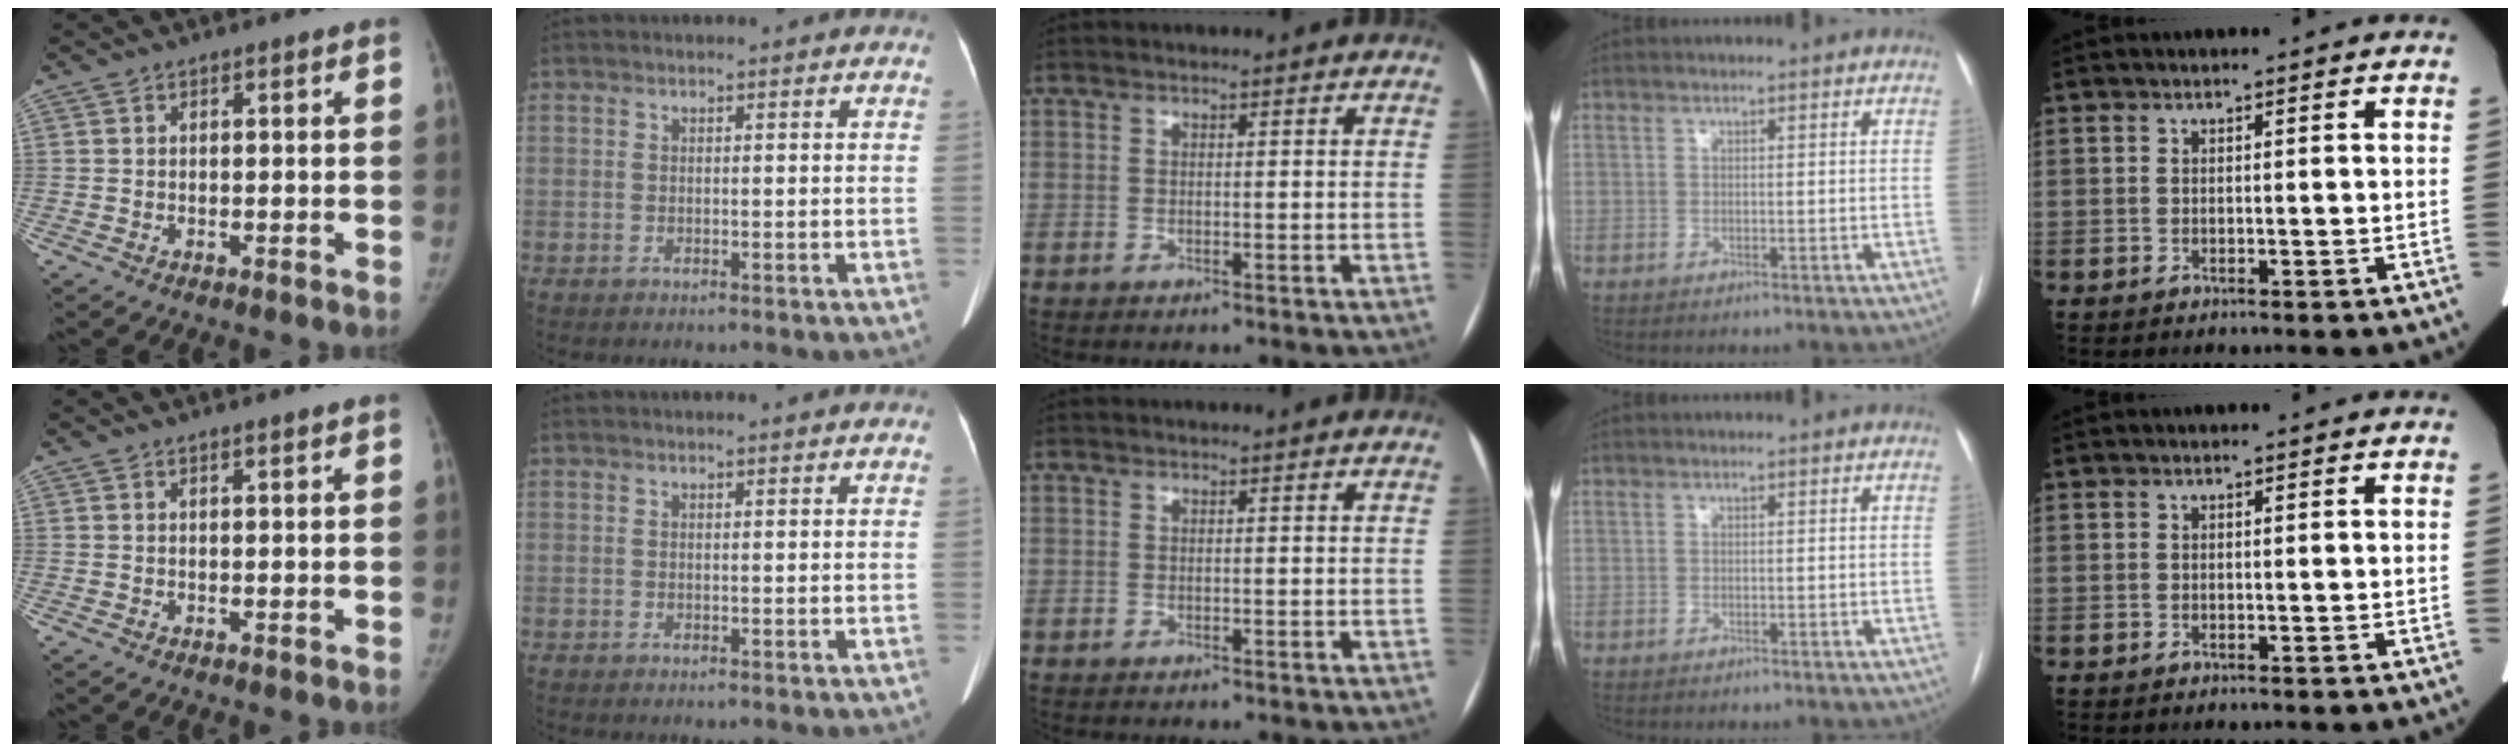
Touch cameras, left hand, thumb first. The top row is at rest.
{"thumb": {"total": 0.8, "force": [0.7, -0.1, 0.4], "torque": [-0.009, -0.006, 0.014]}, "index": {"total": 1.4, "force": [1.3, -0.1, 0.6], "torque": [-0.010, 0.011, 0.016]}}